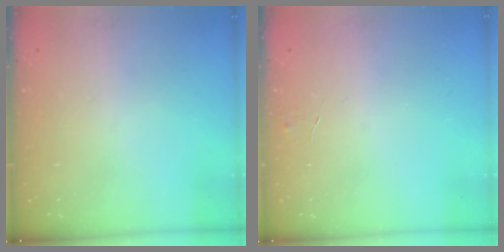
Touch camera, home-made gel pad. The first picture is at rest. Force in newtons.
{"total": 3.9, "press": 3.9, "slide": 0.4}